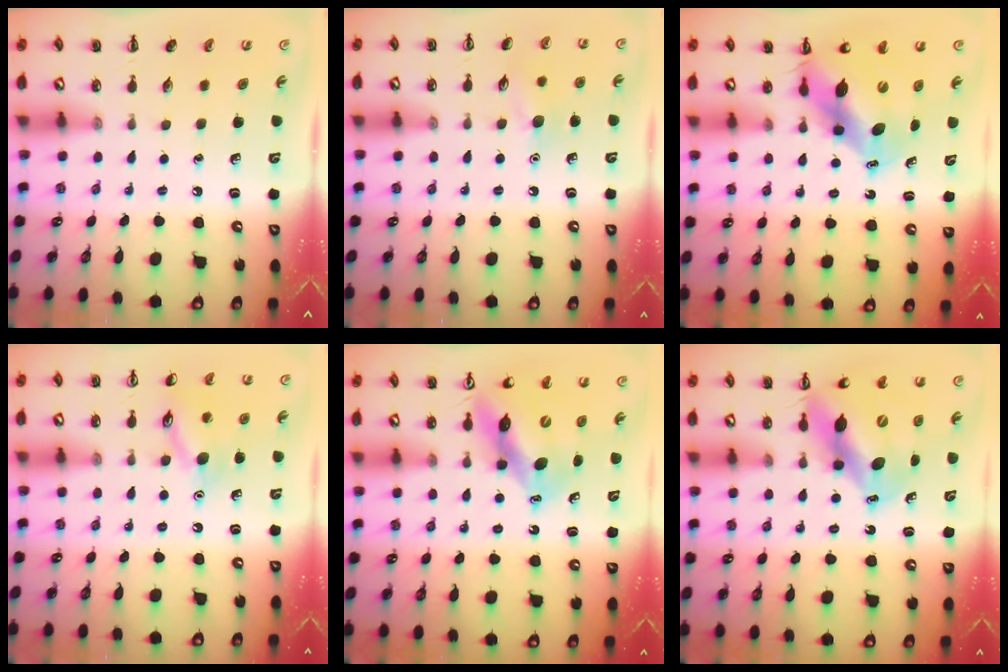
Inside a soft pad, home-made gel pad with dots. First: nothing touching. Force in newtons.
{"total": 7.5, "press": 7.3, "slide": 1.6}
{"total": 10.6, "press": 10.2, "slide": 3.0}
{"total": 11.1, "press": 11.1, "slide": 1.0}
{"total": 10.2, "press": 9.8, "slide": 3.0}
{"total": 9.9, "press": 9.7, "slide": 2.0}